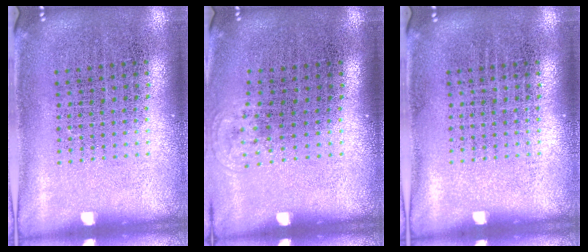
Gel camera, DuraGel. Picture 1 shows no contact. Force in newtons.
{"total": 0.6, "press": 0.5, "slide": 0.3}
{"total": 0.0}